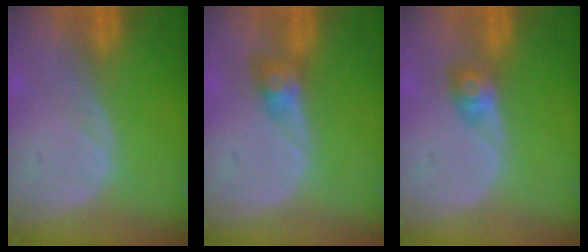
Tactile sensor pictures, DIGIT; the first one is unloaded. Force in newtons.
{"total": 3.0, "press": 2.7, "slide": 1.4}
{"total": 2.8, "press": 2.6, "slide": 1.2}